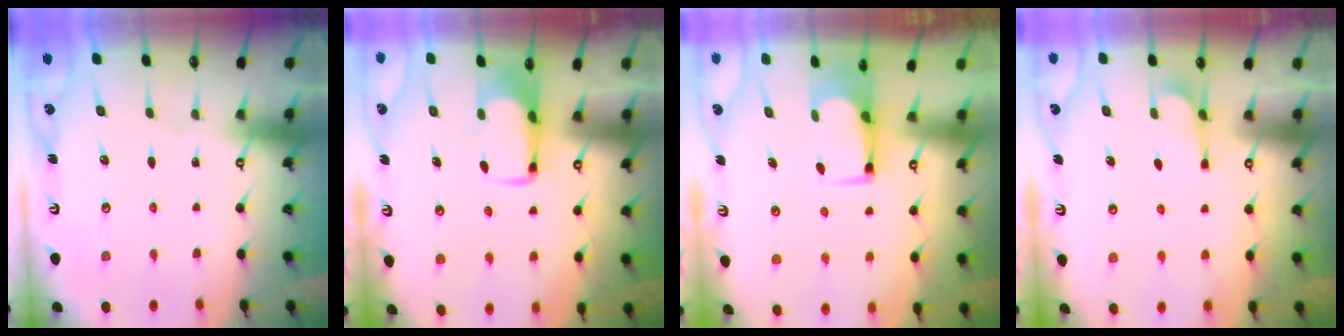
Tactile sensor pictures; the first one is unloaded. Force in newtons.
{"total": 1.8, "press": 1.8, "slide": 0.5}
{"total": 2.2, "press": 2.2, "slide": 0.2}
{"total": 5.3, "press": 5.2, "slide": 1.3}